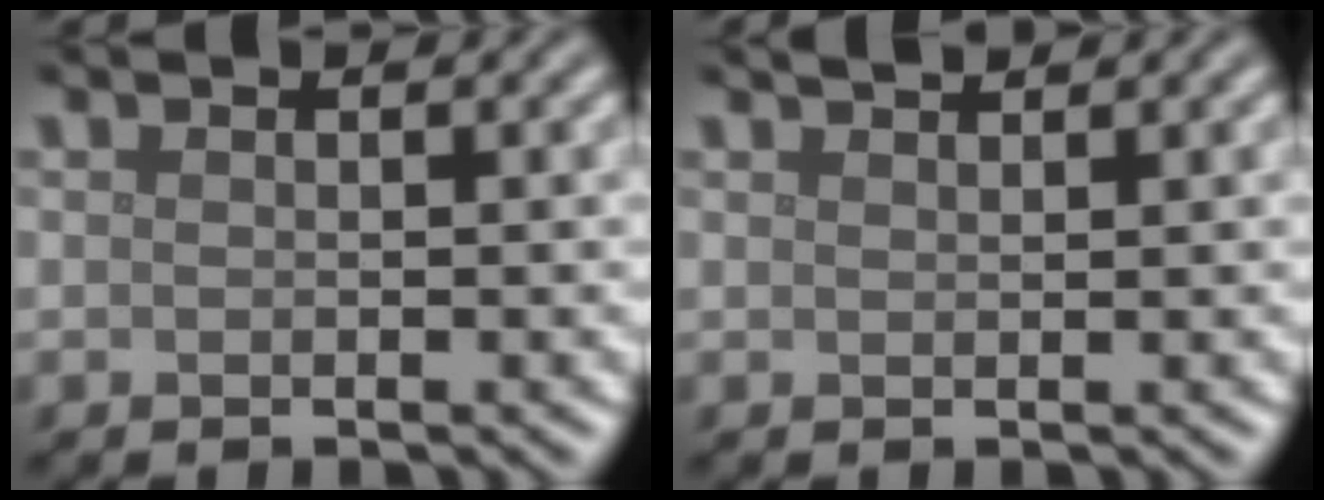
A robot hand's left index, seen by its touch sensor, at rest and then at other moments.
{"total": 1.1, "force": [1.0, 0.1, 0.3], "torque": [-0.005, -0.001, 0.014]}